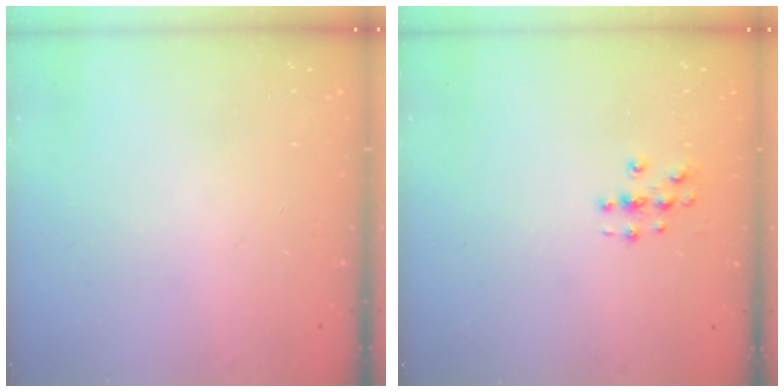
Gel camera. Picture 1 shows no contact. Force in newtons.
{"total": 3.1, "press": 3.0, "slide": 0.3}